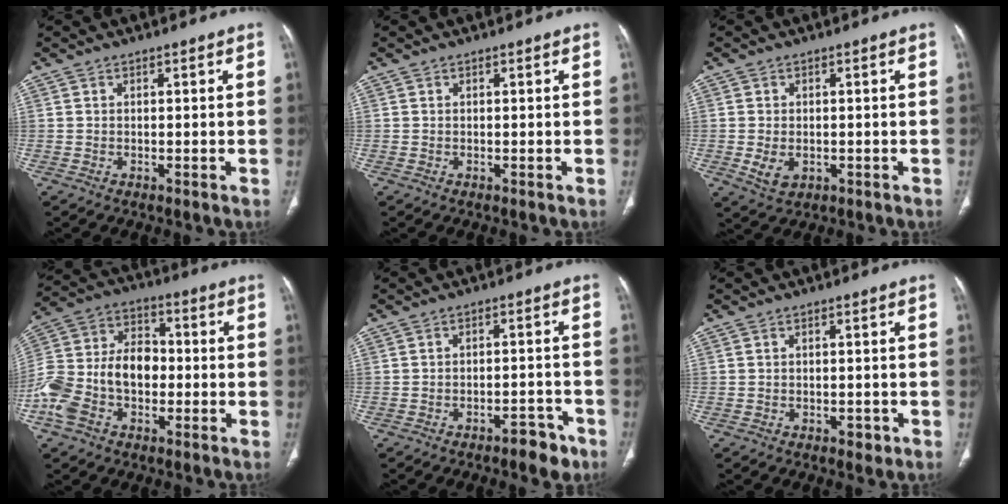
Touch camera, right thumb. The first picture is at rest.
{"total": 0.0}
{"total": 4.1, "force": [-0.9, 2.9, 2.8], "torque": [-0.049, -0.003, -0.005]}
{"total": 17.5, "force": [-3.7, 11.7, 12.5], "torque": [-0.259, 0.041, -0.072]}
{"total": 5.5, "force": [-3.8, 2.4, 3.0], "torque": [-0.027, 0.036, -0.047]}
{"total": 1.8, "force": [-0.8, 1.1, 1.2], "torque": [-0.012, 0.002, -0.008]}